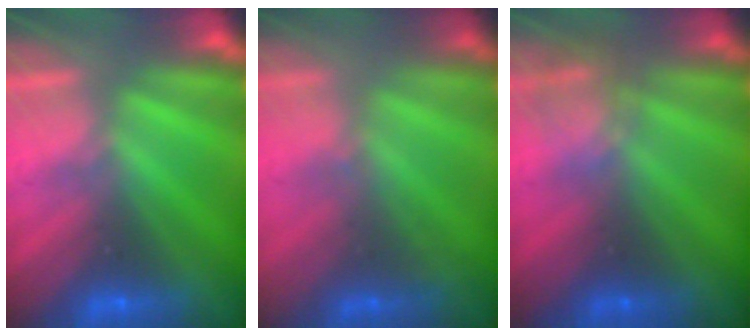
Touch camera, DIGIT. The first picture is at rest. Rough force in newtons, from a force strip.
{"total": 1.8}
{"total": 2.3}